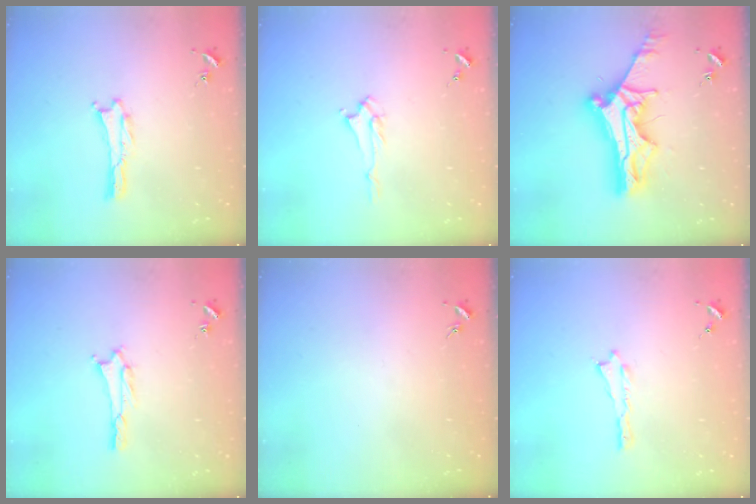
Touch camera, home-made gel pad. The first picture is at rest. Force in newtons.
{"total": 1.4, "press": 1.4, "slide": 0.3}
{"total": 12.6, "press": 12.6, "slide": 1.0}
{"total": 1.5, "press": 1.5, "slide": 0.3}
{"total": 0.0}
{"total": 0.0}